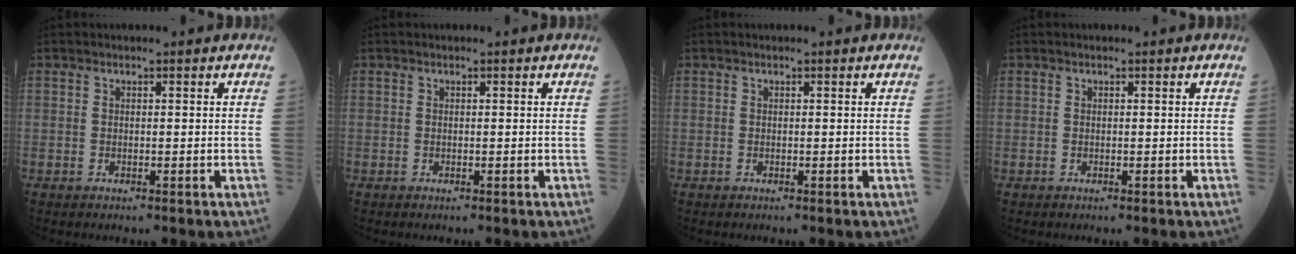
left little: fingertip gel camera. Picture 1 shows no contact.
{"total": 0.0}
{"total": 0.0}
{"total": 0.0}